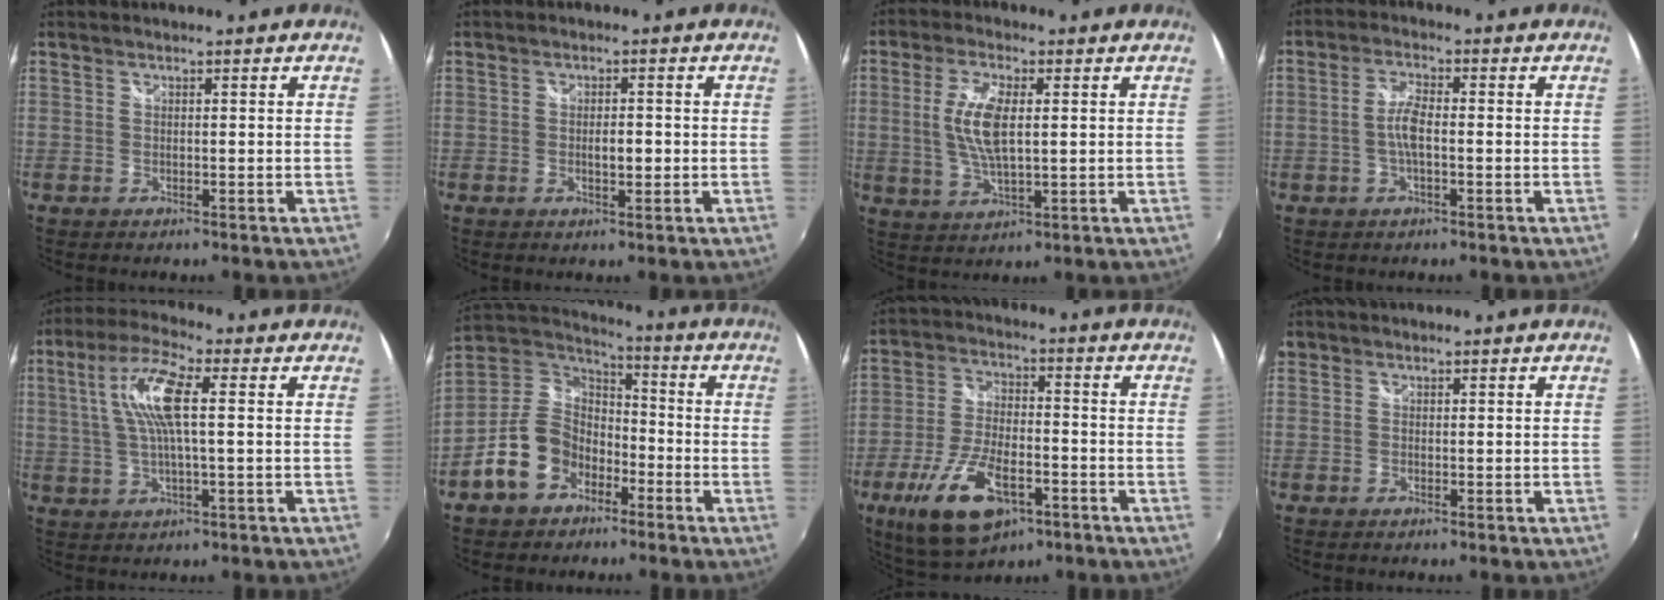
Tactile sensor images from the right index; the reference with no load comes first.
{"total": 2.7, "force": [-0.4, 1.1, 2.4], "torque": [-0.040, -0.001, -0.006]}
{"total": 8.5, "force": [1.1, 3.0, 7.9], "torque": [-0.159, -0.001, 0.024]}
{"total": 4.4, "force": [-0.8, 1.3, 4.1], "torque": [-0.086, 0.005, -0.014]}
{"total": 10.2, "force": [1.9, 2.1, 9.8], "torque": [-0.187, 0.011, 0.036]}
{"total": 13.8, "force": [-6.5, 10.2, 6.6], "torque": [-0.158, 0.025, -0.109]}
{"total": 15.4, "force": [-7.5, 6.9, 11.4], "torque": [-0.241, -0.025, -0.131]}
{"total": 0.9, "force": [0.0, 0.9, 0.2], "torque": [-0.004, -0.002, -0.007]}